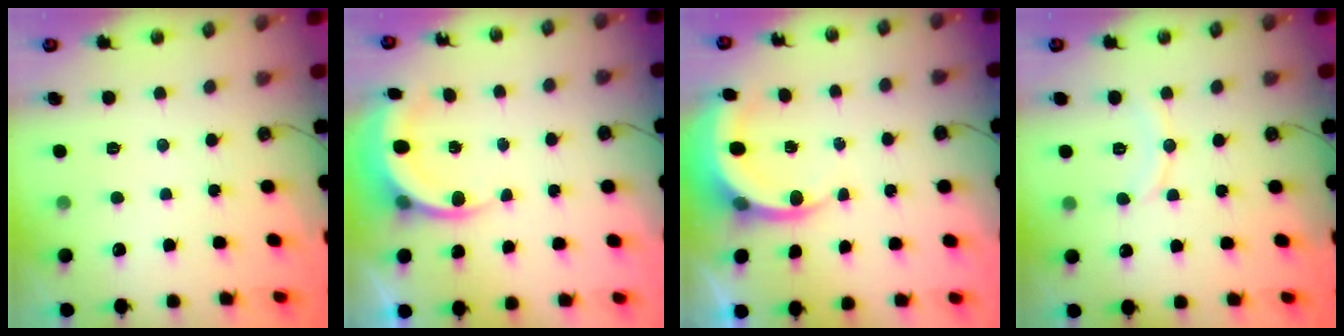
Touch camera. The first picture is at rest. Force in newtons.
{"total": 5.7, "press": 5.6, "slide": 0.9}
{"total": 4.3, "press": 4.3, "slide": 0.3}
{"total": 6.3, "press": 6.3, "slide": 0.7}